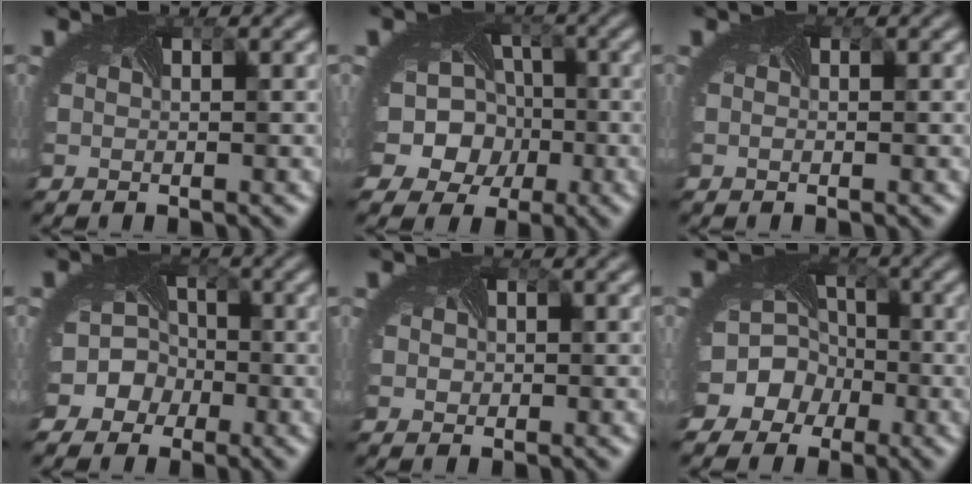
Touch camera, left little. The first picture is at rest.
{"total": 12.4, "force": [-2.0, 10.9, 5.5], "torque": [-0.119, -0.002, -0.063]}
{"total": 0.0}
{"total": 7.0, "force": [-2.7, 6.2, 1.8], "torque": [-0.022, 0.001, -0.070]}
{"total": 1.3, "force": [0.3, 1.2, 0.4], "torque": [-0.008, 0.001, -0.003]}
{"total": 10.4, "force": [-4.0, 9.0, 3.3], "torque": [-0.071, -0.004, -0.085]}